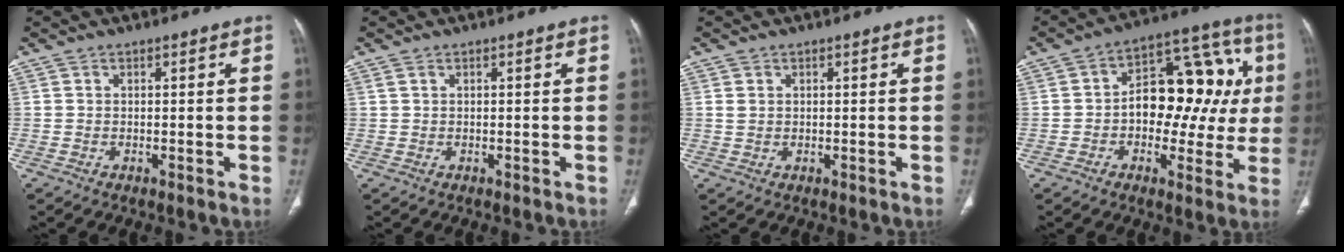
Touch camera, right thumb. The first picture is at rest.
{"total": 0.5, "force": [0.2, 0.4, 0.3], "torque": [-0.009, 0.008, 0.006]}
{"total": 1.0, "force": [0.4, 0.8, 0.5], "torque": [-0.010, -0.001, 0.011]}
{"total": 18.5, "force": [1.0, 11.2, 14.7], "torque": [-0.150, 0.044, 0.012]}